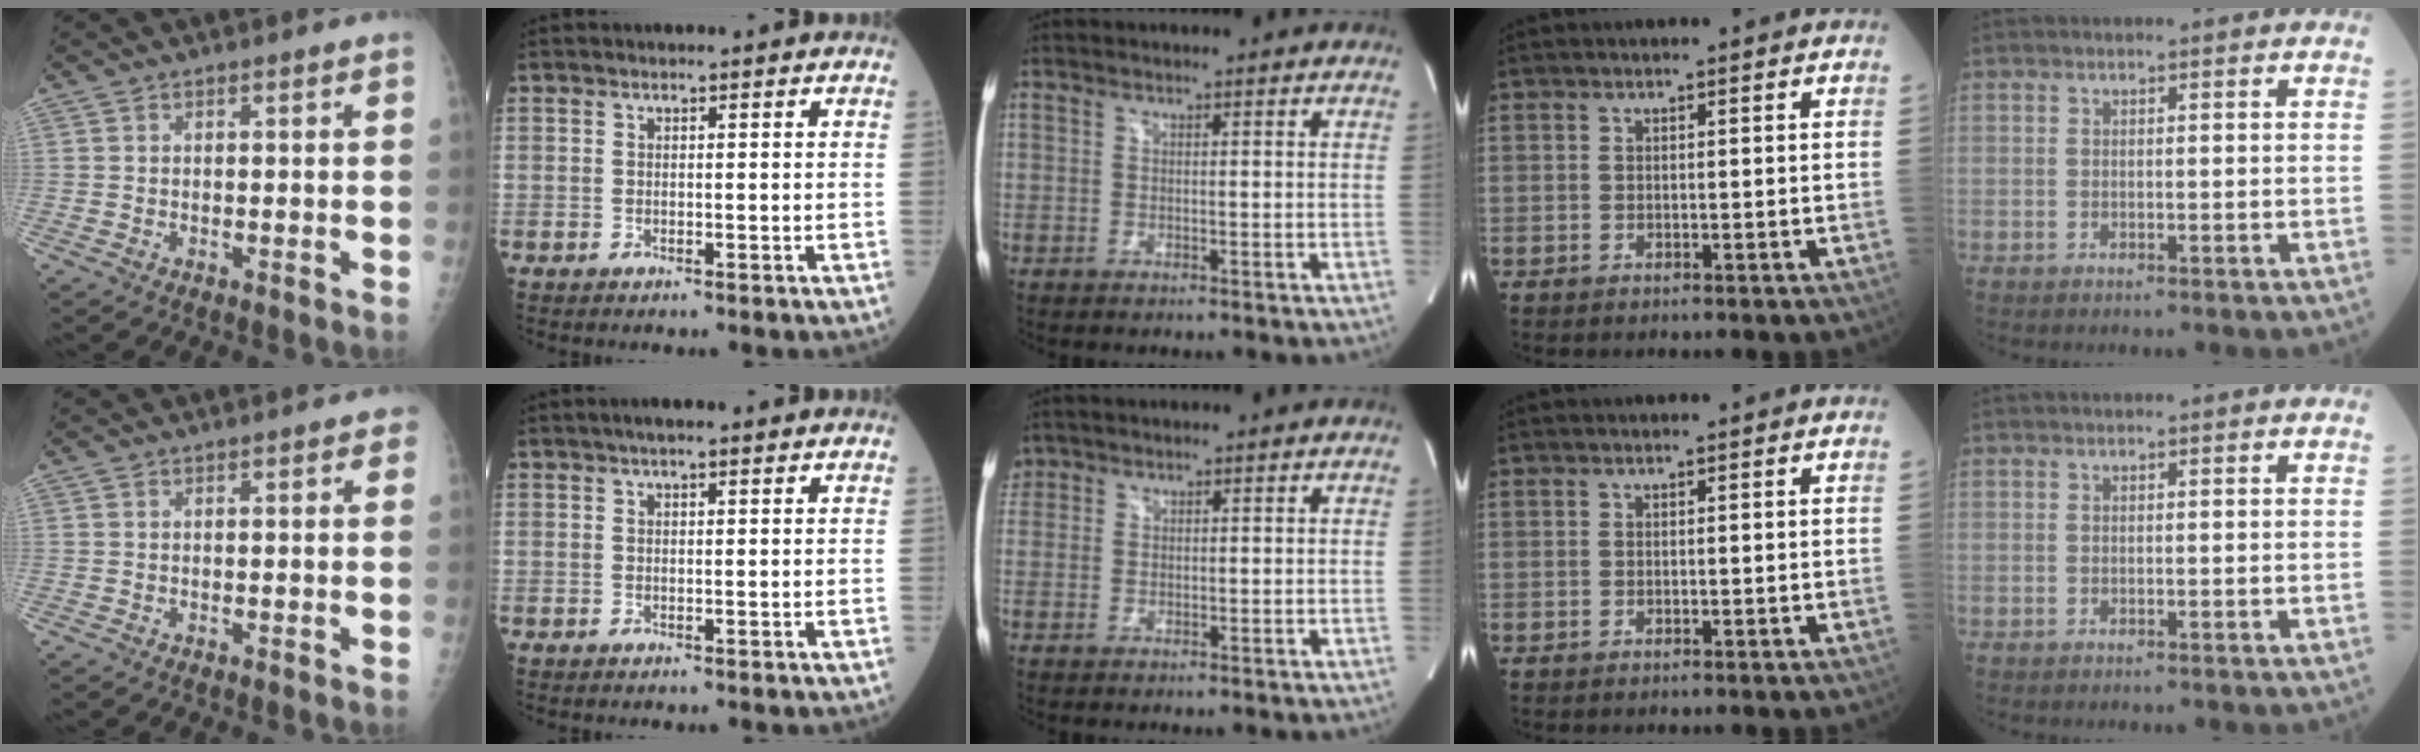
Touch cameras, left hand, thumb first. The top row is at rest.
{"thumb": {"total": 1.0, "force": [0.5, 0.5, 0.7], "torque": [-0.002, 0.002, 0.001]}, "index": {"total": 3.0, "force": [2.0, 0.4, 2.2], "torque": [-0.035, 0.019, 0.029]}, "middle": {"total": 2.1, "force": [1.5, 1.4, 0.0], "torque": [0.002, 0.014, 0.030]}}